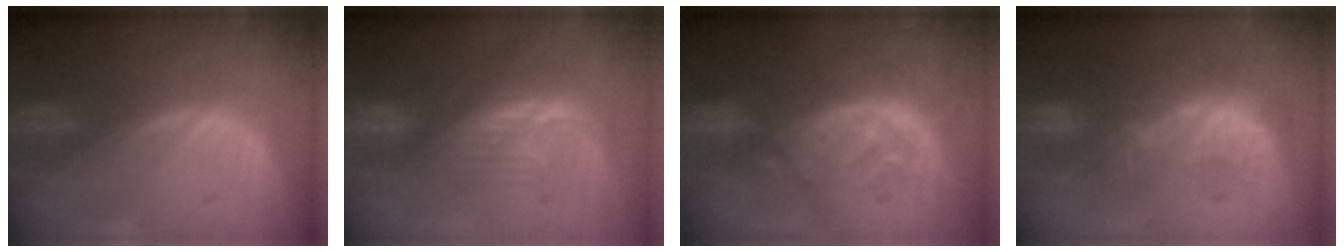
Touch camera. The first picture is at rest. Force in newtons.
{"total": 8.4, "press": 7.2, "slide": 4.2}
{"total": 9.3, "press": 8.6, "slide": 3.6}
{"total": 9.3, "press": 8.5, "slide": 3.8}